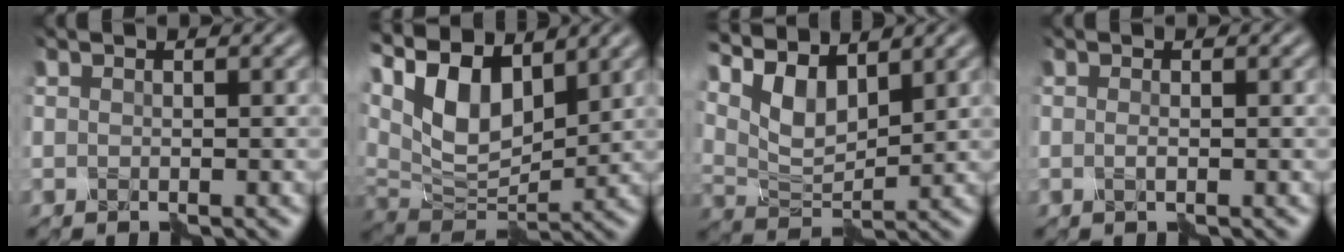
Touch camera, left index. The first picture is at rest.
{"total": 9.8, "force": [4.6, 4.7, 7.2], "torque": [-0.161, 0.019, 0.079]}
{"total": 5.3, "force": [3.2, 2.2, 3.7], "torque": [-0.079, 0.002, 0.058]}
{"total": 0.8, "force": [-0.4, 0.1, 0.7], "torque": [-0.015, 0.000, -0.007]}